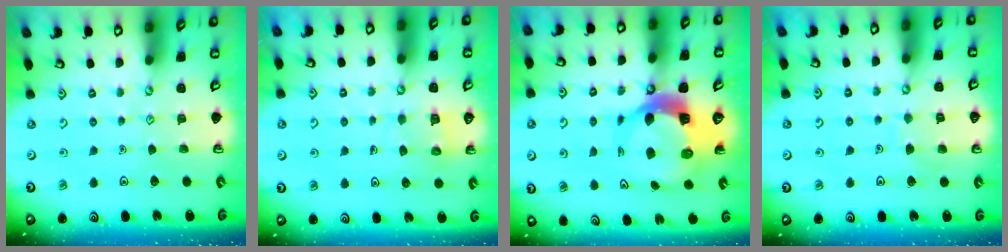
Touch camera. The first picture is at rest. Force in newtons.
{"total": 5.9, "press": 5.9, "slide": 0.6}
{"total": 10.1, "press": 10.0, "slide": 1.5}
{"total": 6.0, "press": 6.0, "slide": 0.5}